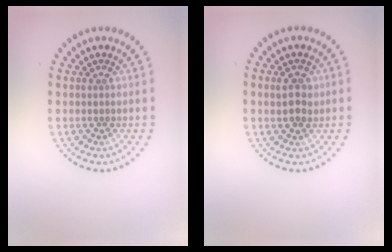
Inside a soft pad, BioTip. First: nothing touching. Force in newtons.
{"total": 2.4, "press": 2.4, "slide": 0.5}